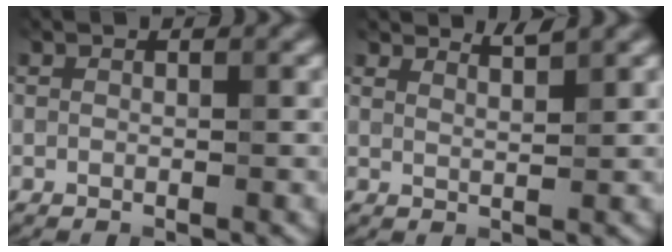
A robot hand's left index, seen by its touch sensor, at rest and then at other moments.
{"total": 2.0, "force": [2.0, 0.1, 0.3], "torque": [0.000, 0.000, 0.026]}